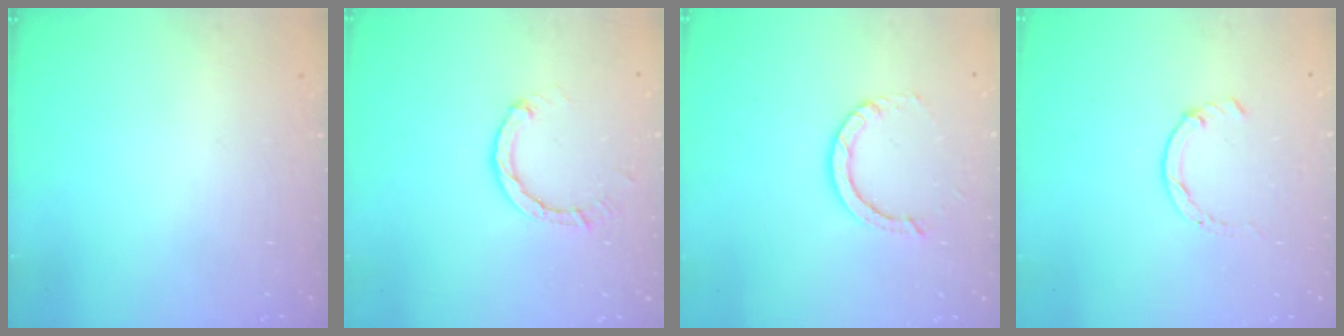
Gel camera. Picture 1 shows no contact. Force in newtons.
{"total": 3.0, "press": 3.0, "slide": 0.3}
{"total": 7.0, "press": 6.9, "slide": 0.9}
{"total": 1.7, "press": 1.7, "slide": 0.3}